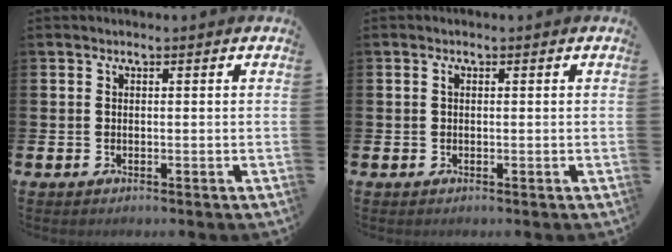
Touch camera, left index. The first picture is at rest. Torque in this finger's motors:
{"motor_torque": [0.12, -0.03, 0.04, 0.03]}